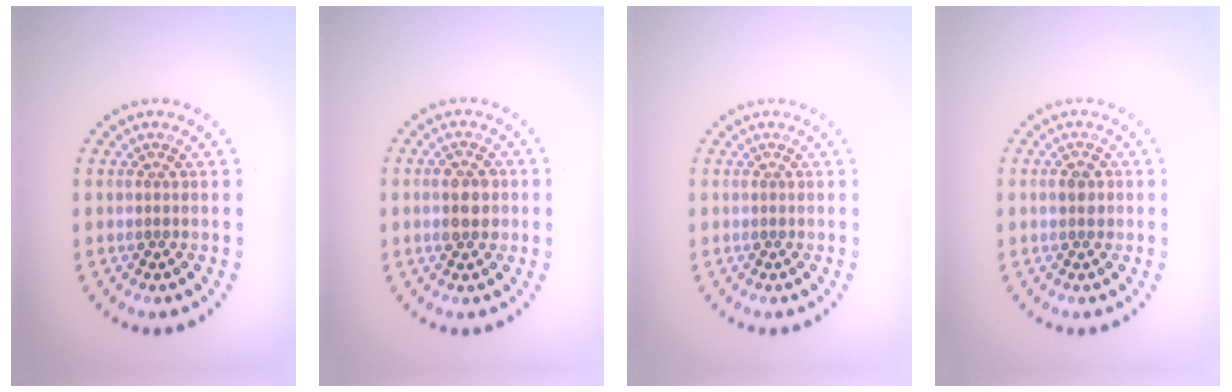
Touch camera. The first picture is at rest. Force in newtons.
{"total": 2.7, "press": 2.7, "slide": 0.1}
{"total": 0.0}
{"total": 1.0, "press": 1.0, "slide": 0.1}